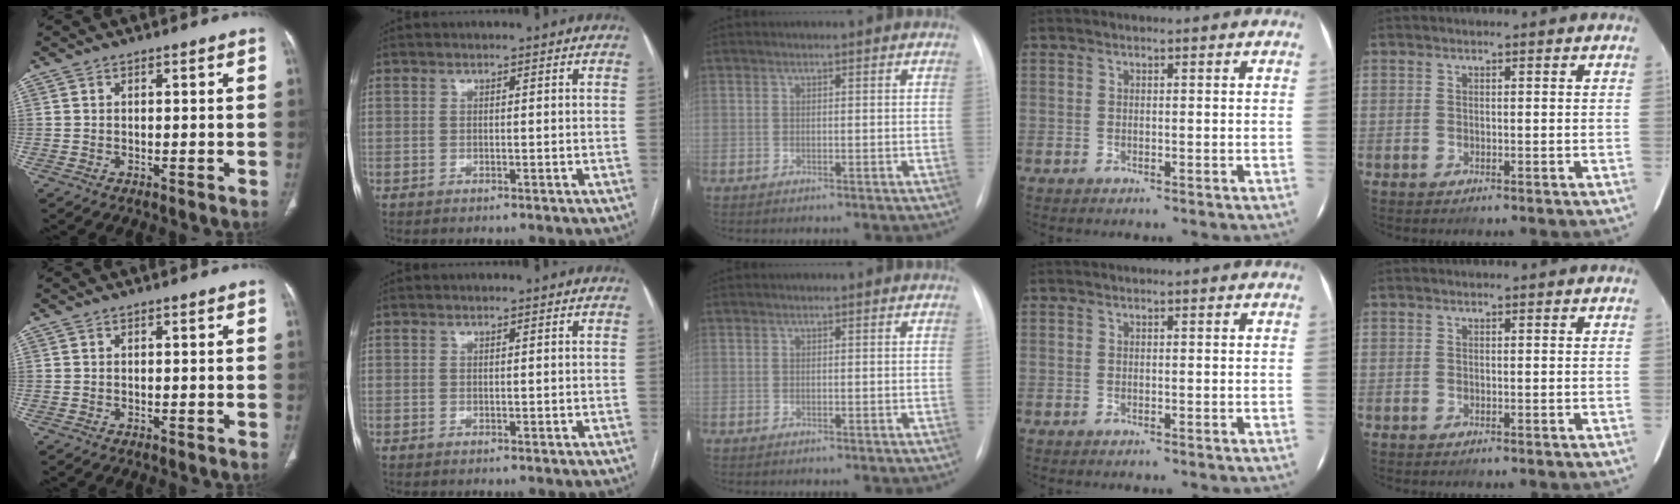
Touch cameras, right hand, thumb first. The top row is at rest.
{}